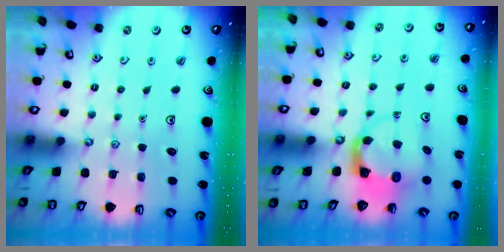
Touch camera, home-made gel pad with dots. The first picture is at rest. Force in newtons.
{"total": 3.9, "press": 3.9, "slide": 0.6}